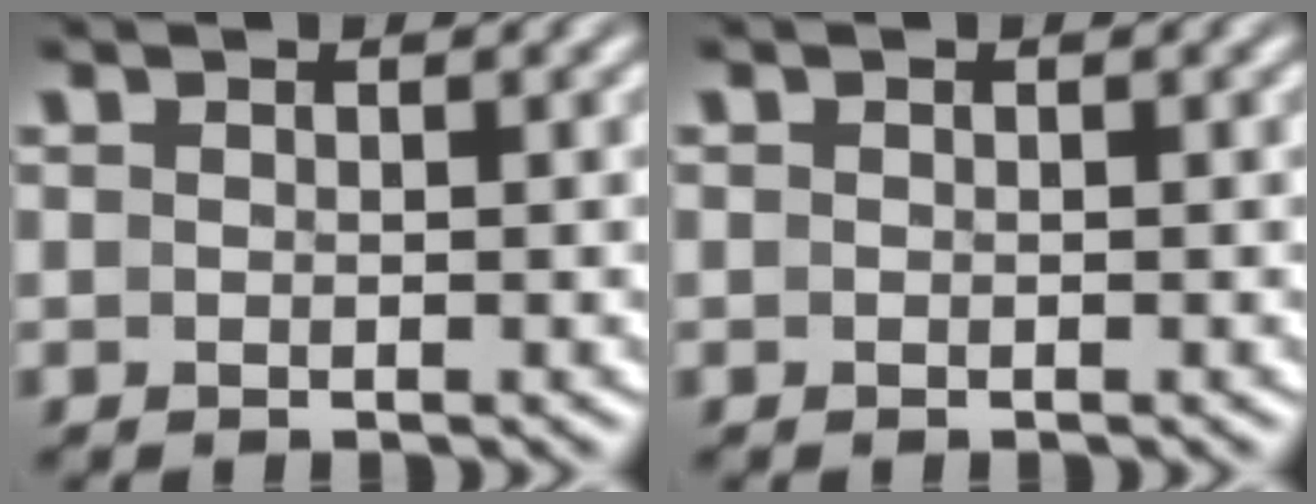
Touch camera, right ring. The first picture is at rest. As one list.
[{"total": 0.0}]